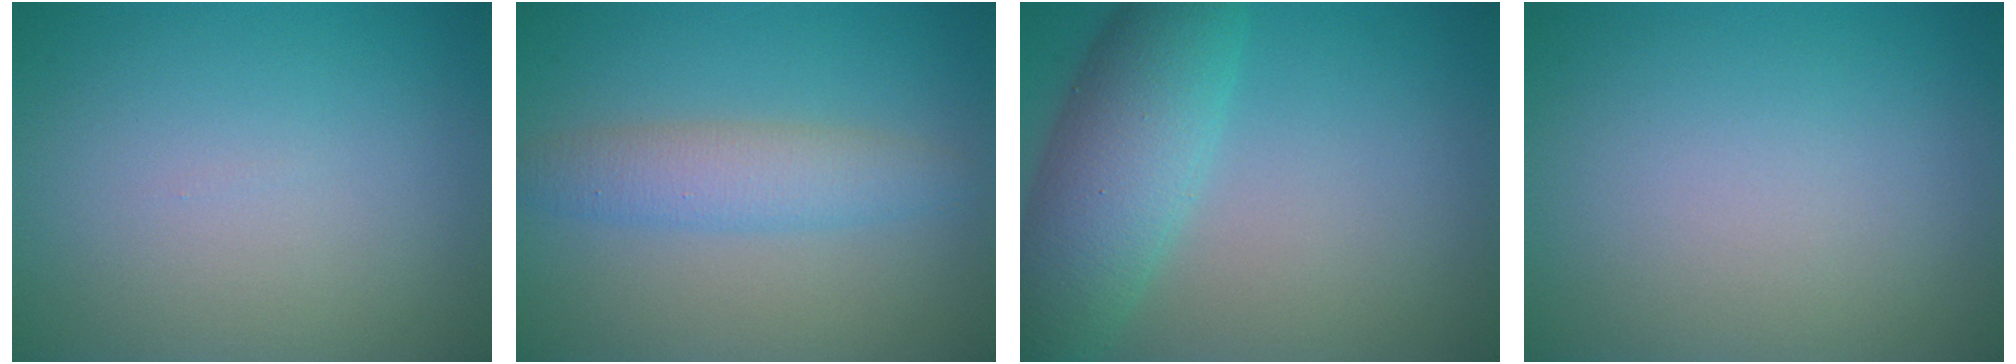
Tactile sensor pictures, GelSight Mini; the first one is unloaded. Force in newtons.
{"total": 3.3, "press": 3.3, "slide": 0.0}
{"total": 6.9, "press": 6.9, "slide": 0.3}
{"total": 0.0}